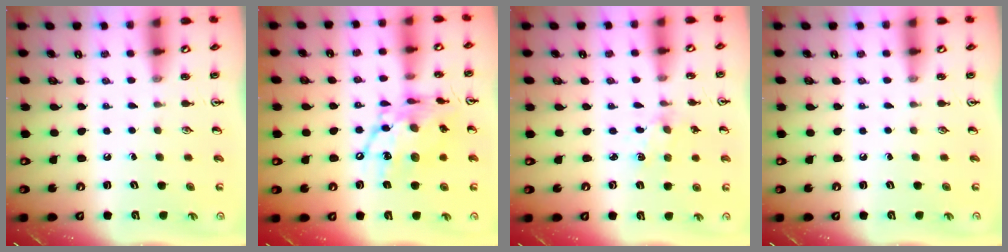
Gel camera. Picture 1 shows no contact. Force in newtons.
{"total": 15.6, "press": 15.5, "slide": 1.4}
{"total": 2.0, "press": 2.0, "slide": 0.4}
{"total": 0.0}